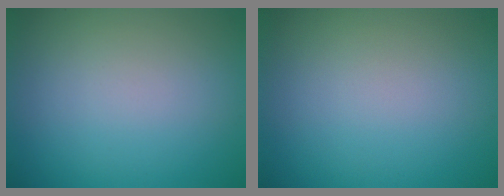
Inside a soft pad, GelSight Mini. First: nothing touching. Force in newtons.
{"total": 0.0}